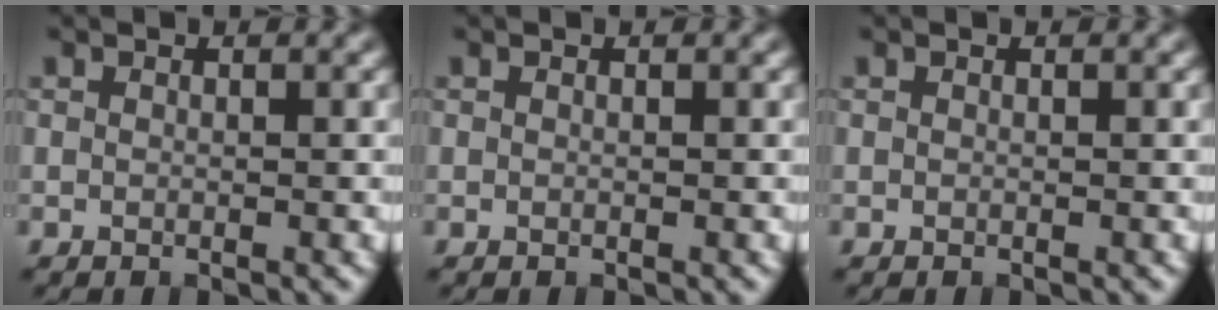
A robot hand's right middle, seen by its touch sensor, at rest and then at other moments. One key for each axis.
{"total": 0.0}
{"total": 0.0}